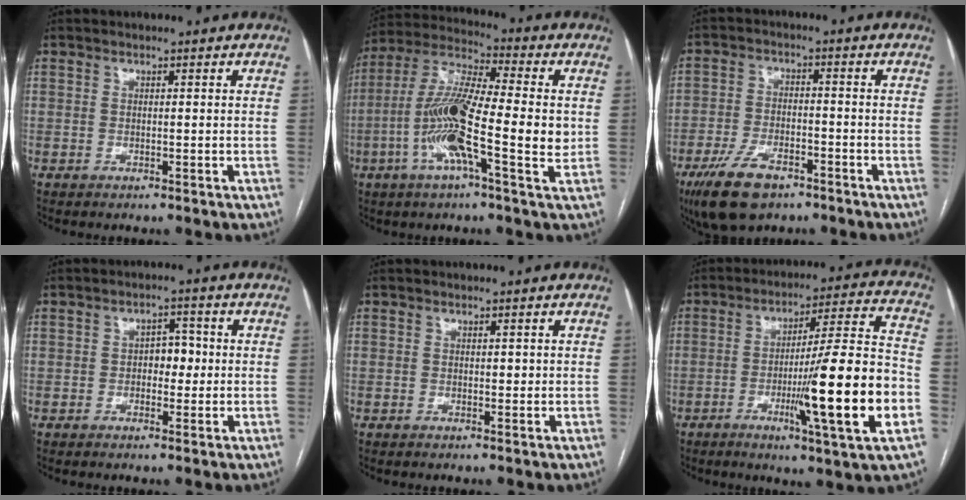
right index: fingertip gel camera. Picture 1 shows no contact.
{"total": 15.8, "force": [-2.5, 2.1, 15.4], "torque": [-0.301, 0.000, -0.056]}
{"total": 9.5, "force": [-6.0, 4.3, 5.9], "torque": [-0.120, -0.007, -0.103]}
{"total": 3.5, "force": [-0.1, 2.2, 2.7], "torque": [-0.033, 0.011, -0.002]}
{"total": 0.8, "force": [0.2, 0.5, 0.6], "torque": [-0.007, 0.000, 0.005]}
{"total": 18.9, "force": [-5.1, -0.3, 18.2], "torque": [-0.264, -0.007, -0.079]}